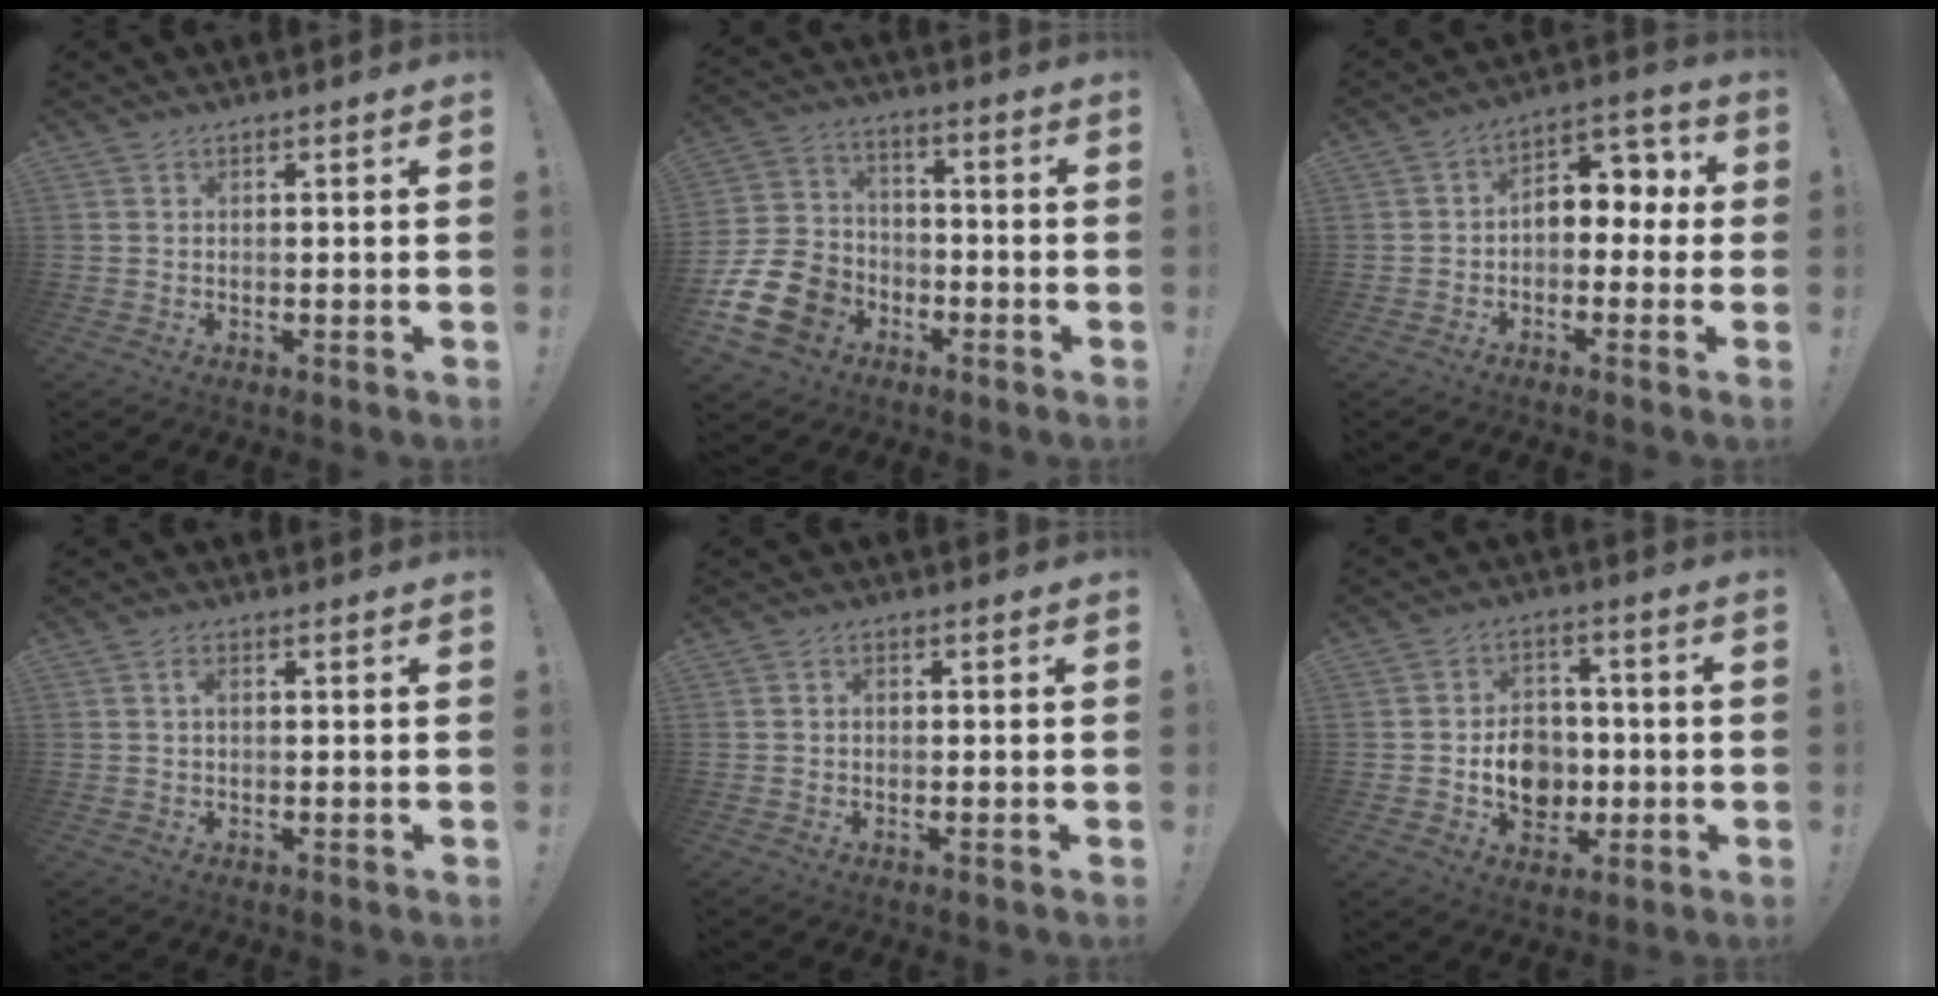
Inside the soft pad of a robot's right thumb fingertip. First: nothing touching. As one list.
[{"total": 17.6, "force": [-7.4, 13.6, 8.3], "torque": [-0.158, 0.051, -0.122]}, {"total": 8.0, "force": [0.1, 6.0, 5.3], "torque": [-0.059, 0.001, 0.004]}, {"total": 1.6, "force": [0.4, 0.9, 1.3], "torque": [-0.020, 0.001, 0.004]}, {"total": 1.2, "force": [-0.5, 0.9, 0.7], "torque": [-0.014, 0.006, -0.009]}, {"total": 10.4, "force": [-1.8, 8.7, 5.4], "torque": [-0.073, 0.007, -0.027]}]